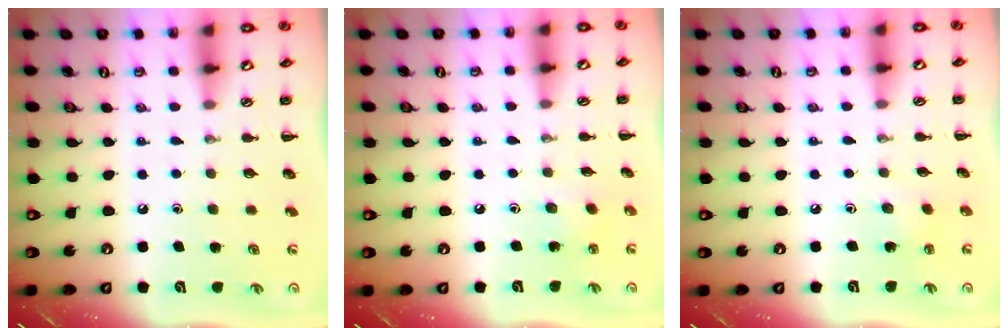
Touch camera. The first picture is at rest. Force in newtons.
{"total": 2.4, "press": 2.3, "slide": 0.7}
{"total": 1.5, "press": 1.4, "slide": 0.7}